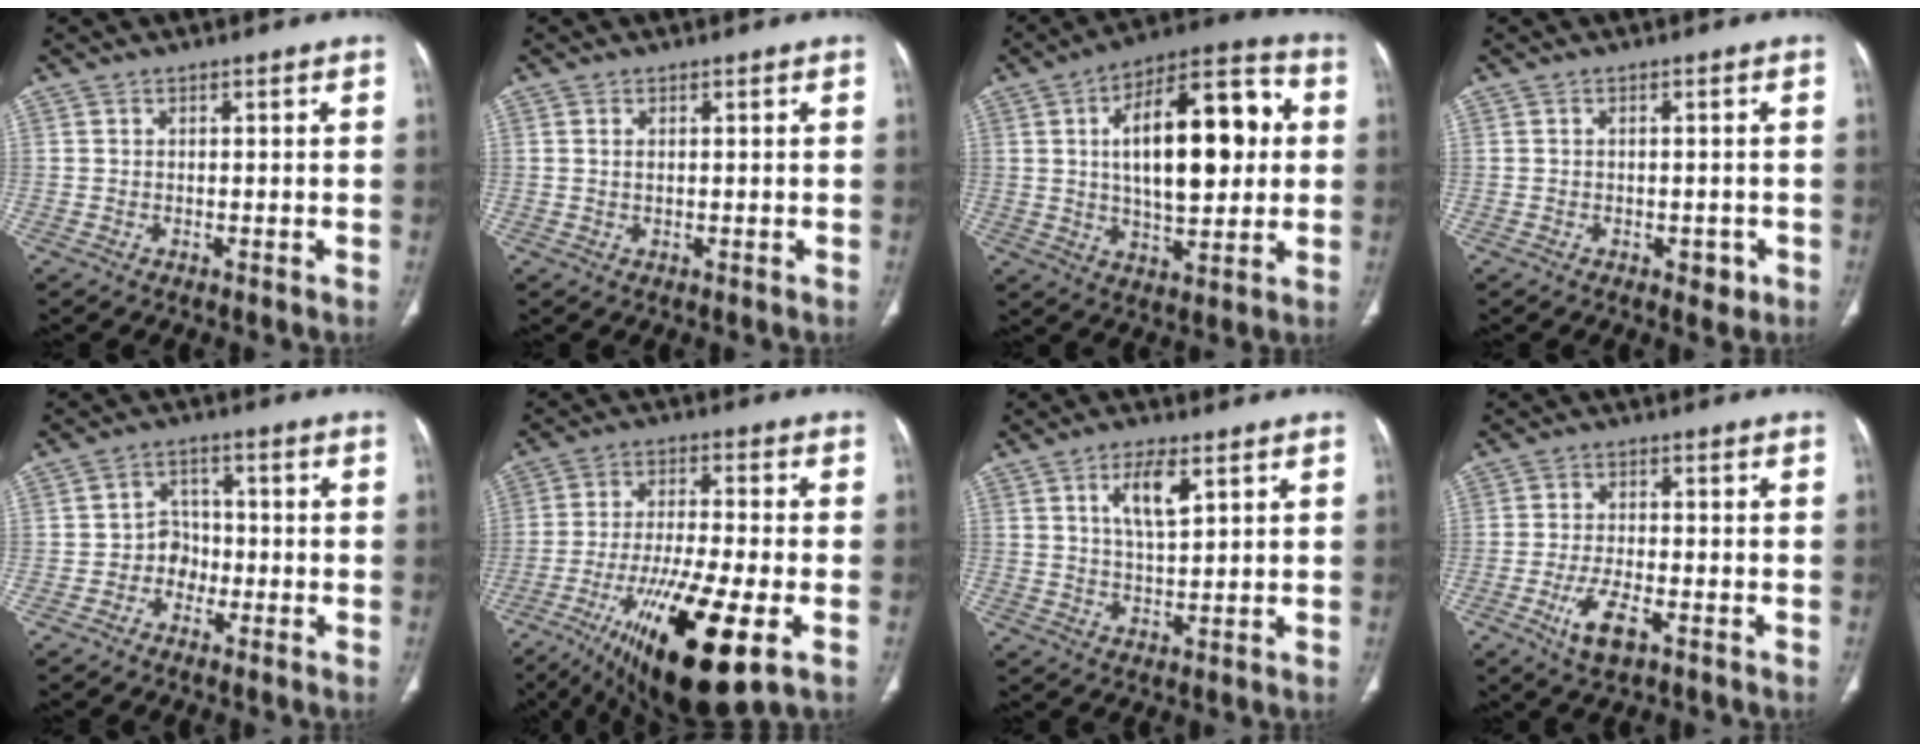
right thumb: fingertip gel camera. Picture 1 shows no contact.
{"total": 1.0, "force": [0.3, 0.4, 0.9], "torque": [-0.021, 0.001, 0.009]}
{"total": 21.8, "force": [3.4, 9.8, 19.1], "torque": [-0.268, 0.018, 0.048]}
{"total": 2.5, "force": [-1.0, 1.6, 1.7], "torque": [-0.012, 0.003, -0.008]}
{"total": 4.5, "force": [-1.6, 3.8, 1.6], "torque": [0.005, 0.018, -0.037]}
{"total": 21.2, "force": [-8.5, 5.4, 18.6], "torque": [-0.336, -0.009, -0.135]}
{"total": 6.8, "force": [3.0, 2.5, 5.6], "torque": [-0.095, -0.013, 0.056]}
{"total": 6.4, "force": [-2.9, 2.5, 5.1], "torque": [-0.101, 0.006, -0.048]}